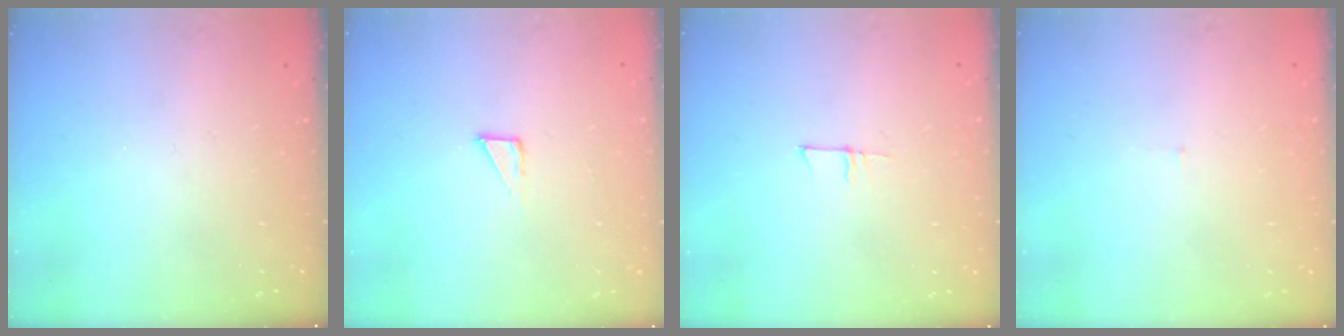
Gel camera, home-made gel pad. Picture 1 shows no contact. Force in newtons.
{"total": 2.6, "press": 2.6, "slide": 0.1}
{"total": 4.8, "press": 4.8, "slide": 0.3}
{"total": 3.0, "press": 3.0, "slide": 0.2}